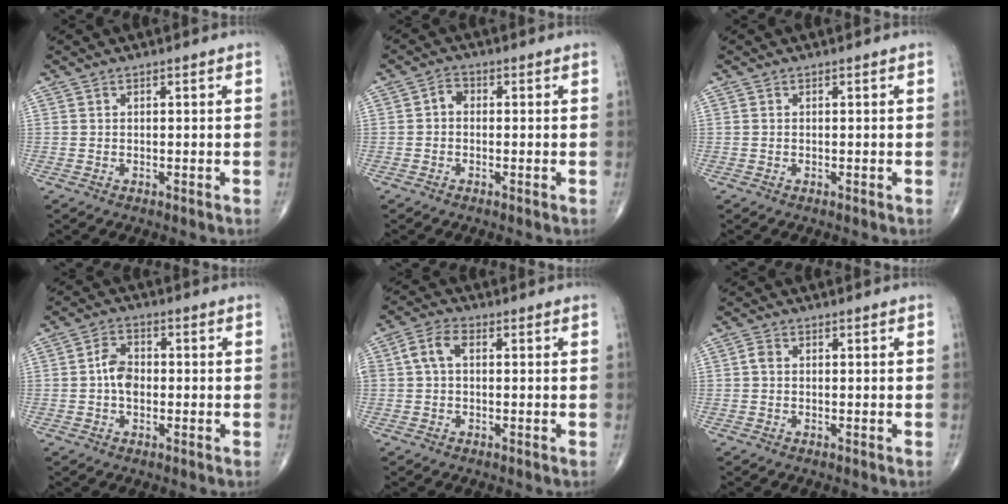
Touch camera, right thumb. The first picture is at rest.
{"total": 2.2, "force": [-0.2, 1.7, 1.4], "torque": [-0.014, 0.009, -0.013]}
{"total": 0.0}
{"total": 4.8, "force": [-0.5, 3.2, 3.4], "torque": [-0.054, 0.016, -0.018]}
{"total": 4.7, "force": [0.5, 2.9, 3.7], "torque": [-0.076, 0.019, 0.004]}
{"total": 1.2, "force": [-0.1, 0.9, 0.9], "torque": [-0.014, 0.001, -0.005]}